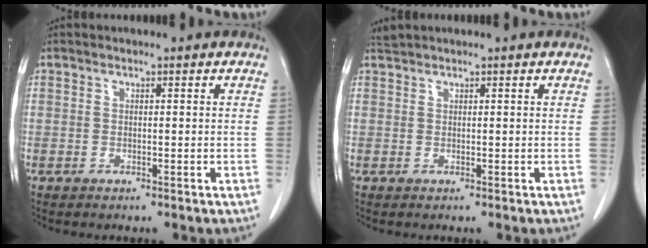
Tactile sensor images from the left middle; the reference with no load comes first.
{"total": 0.9, "force": [0.9, -0.3, -0.1], "torque": [-0.006, 0.007, 0.024]}